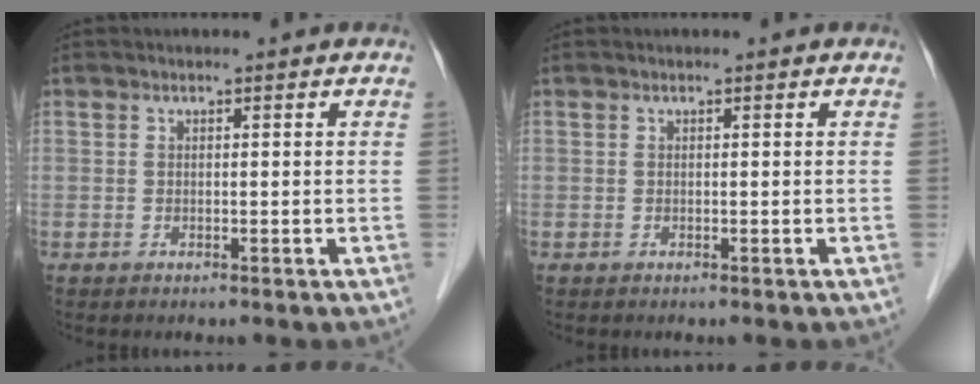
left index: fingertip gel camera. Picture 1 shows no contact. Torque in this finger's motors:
{"motor_torque": [0.00, 0.00, 0.00, 0.00]}